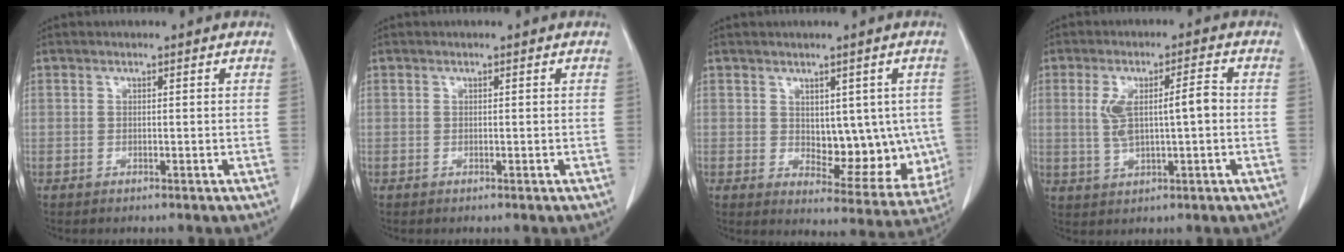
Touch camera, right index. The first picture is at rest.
{"total": 0.0}
{"total": 10.8, "force": [0.5, 5.9, 9.0], "torque": [-0.101, 0.000, 0.027]}
{"total": 7.2, "force": [0.2, 1.8, 6.9], "torque": [-0.139, 0.018, 0.012]}